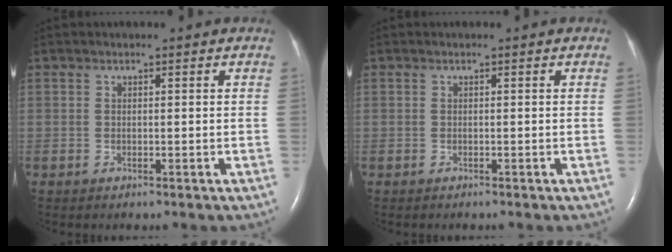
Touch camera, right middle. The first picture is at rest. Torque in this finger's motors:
{"motor_torque": [-0.31, 0.14, -0.02, 0.01]}